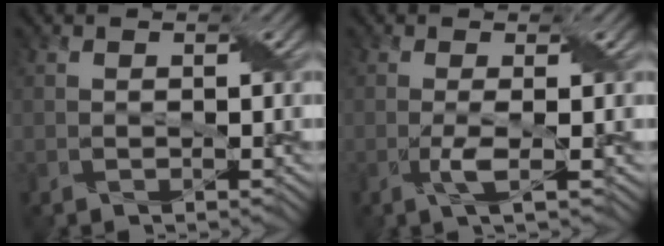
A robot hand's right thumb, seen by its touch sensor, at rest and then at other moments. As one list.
[{"total": 2.4, "force": [-0.4, 0.4, 2.3], "torque": [-0.045, 0.003, -0.014]}]